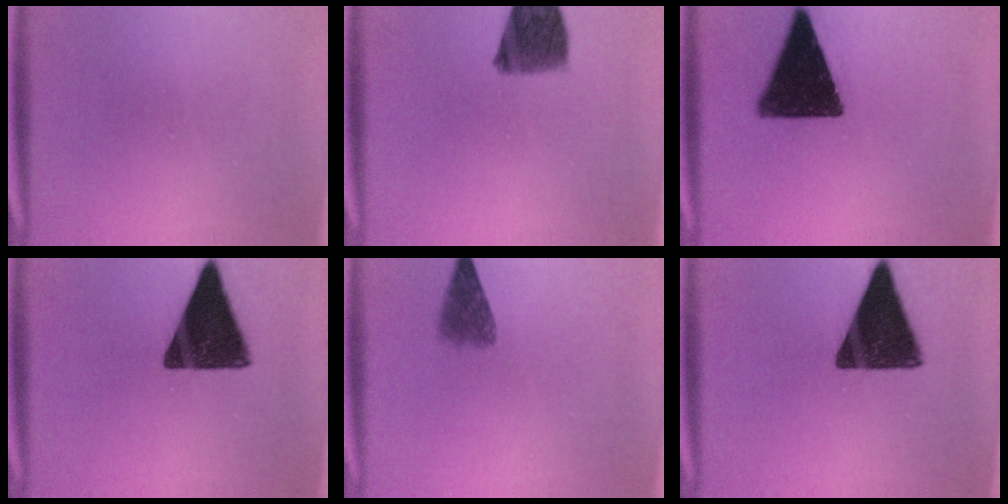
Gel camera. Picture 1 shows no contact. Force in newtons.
{"total": 8.3}
{"total": 16.6}
{"total": 15.7}
{"total": 4.1}
{"total": 15.7}